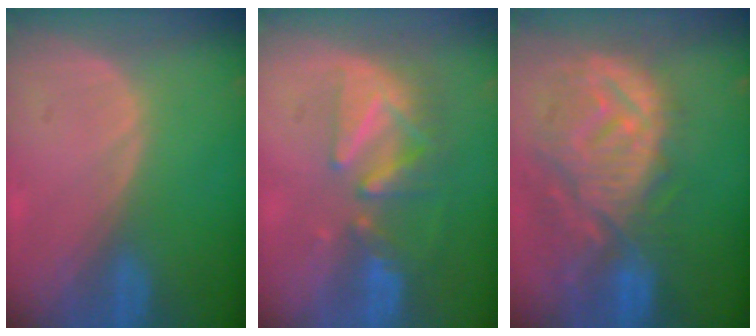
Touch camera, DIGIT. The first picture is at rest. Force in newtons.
{"total": 8.5, "press": 8.0, "slide": 3.1}
{"total": 12.6, "press": 11.1, "slide": 6.0}